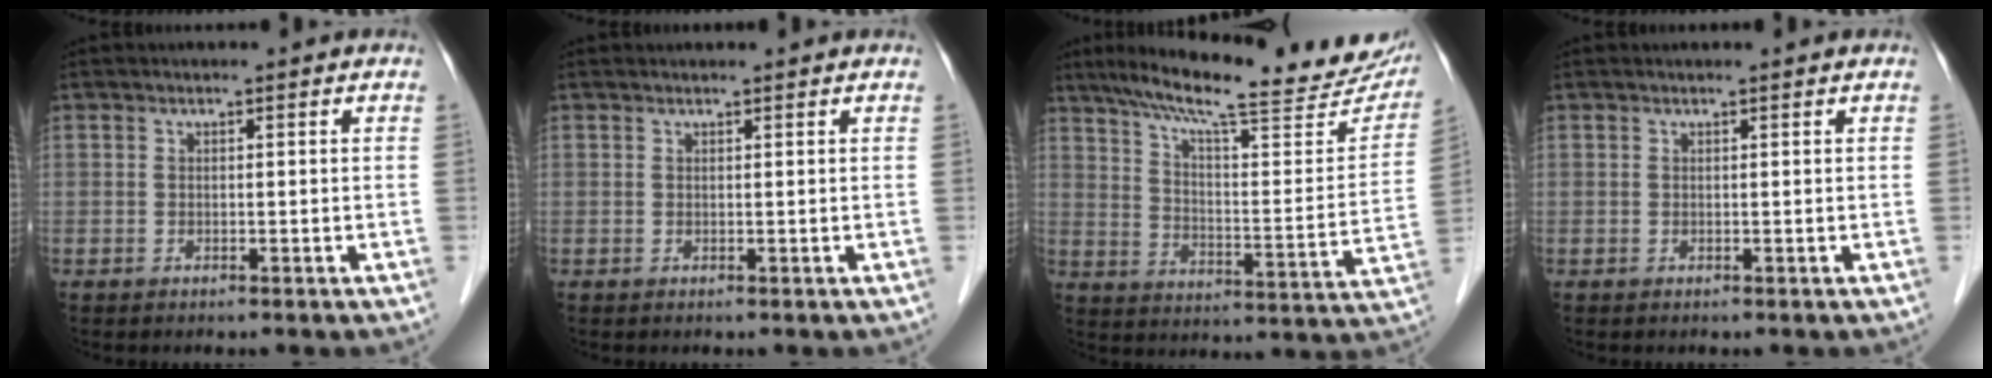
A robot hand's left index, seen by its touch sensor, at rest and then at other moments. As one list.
[{"total": 1.7, "force": [1.6, 0.1, 0.3], "torque": [-0.009, 0.016, 0.022]}, {"total": 26.3, "force": [21.6, 4.4, 14.4], "torque": [-0.218, -0.016, 0.287]}, {"total": 1.1, "force": [1.0, 0.0, 0.3], "torque": [-0.010, 0.011, 0.012]}]